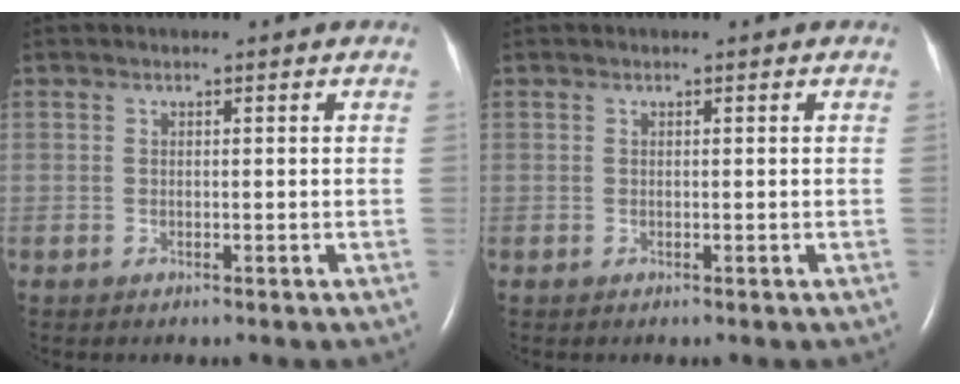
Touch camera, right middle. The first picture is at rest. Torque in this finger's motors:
{"motor_torque": [-0.07, 0.05, -0.02, 0.00]}